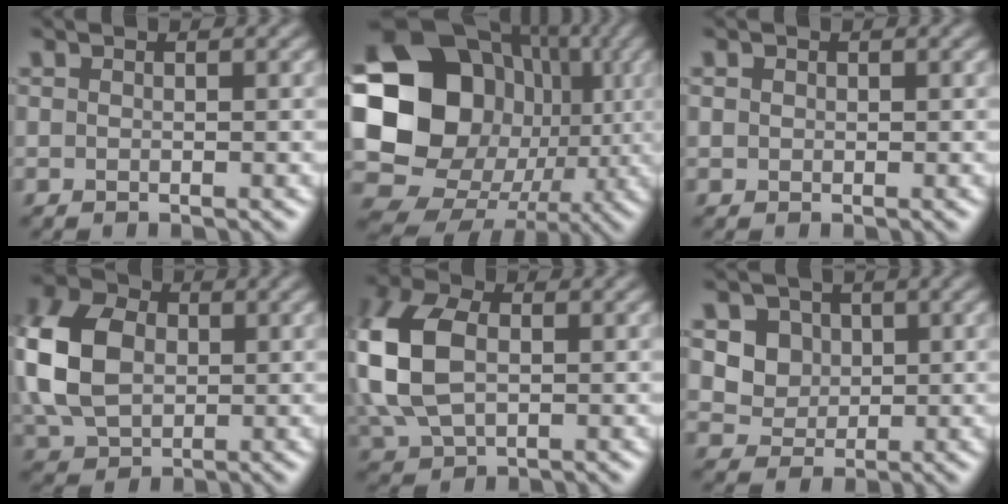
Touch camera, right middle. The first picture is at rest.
{"total": 20.3, "force": [0.9, 17.9, 9.7], "torque": [-0.191, -0.005, 0.006]}
{"total": 0.6, "force": [0.2, 0.6, 0.1], "torque": [0.003, -0.002, 0.002]}
{"total": 9.6, "force": [0.6, 7.1, 6.4], "torque": [-0.167, 0.014, 0.002]}
{"total": 9.2, "force": [0.4, 6.1, 6.8], "torque": [-0.190, 0.006, 0.002]}
{"total": 3.7, "force": [1.2, 3.2, 1.5], "torque": [-0.037, -0.012, 0.038]}